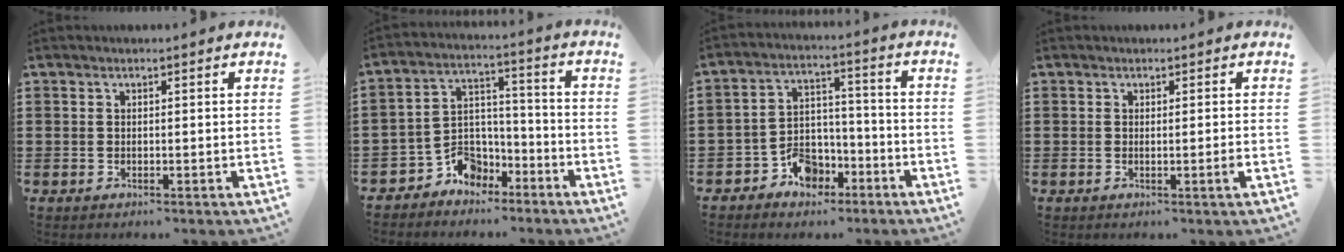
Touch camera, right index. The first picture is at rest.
{"total": 5.3, "force": [-3.8, 3.7, 0.6], "torque": [-0.027, 0.008, -0.078]}
{"total": 6.3, "force": [-3.9, 4.3, 2.4], "torque": [-0.050, 0.021, -0.071]}
{"total": 1.2, "force": [-0.2, -0.3, 1.1], "torque": [-0.019, -0.007, -0.005]}